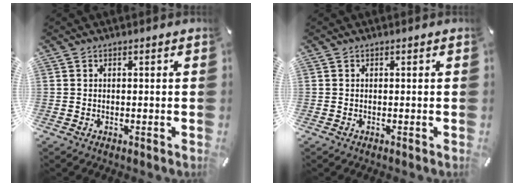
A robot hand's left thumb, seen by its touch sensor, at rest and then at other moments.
{"total": 0.0}